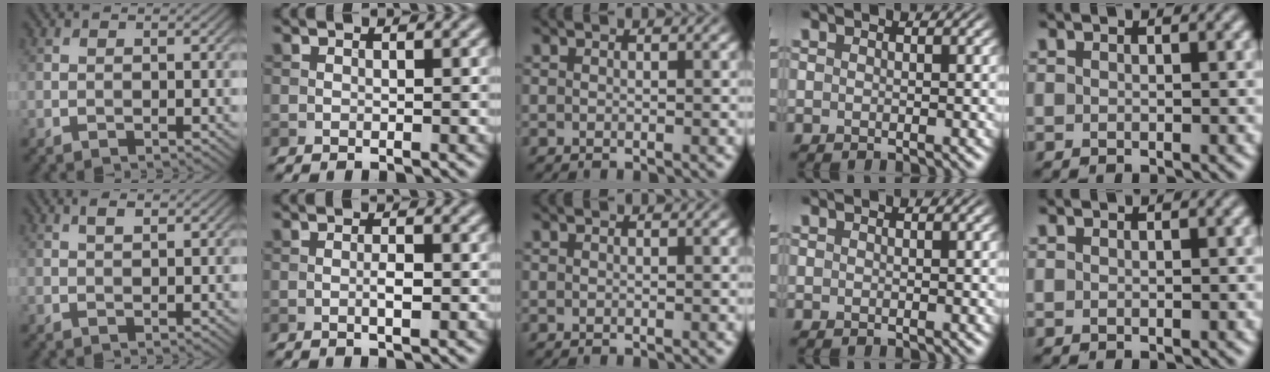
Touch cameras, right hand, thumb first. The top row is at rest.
{"thumb": {"total": 1.4, "force": [0.8, 0.5, 1.1], "torque": [-0.024, 0.003, 0.016]}, "index": {"total": 1.5, "force": [-0.4, 0.3, 1.4], "torque": [-0.026, 0.000, -0.007]}}